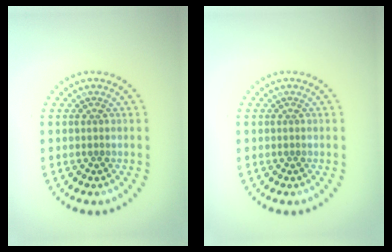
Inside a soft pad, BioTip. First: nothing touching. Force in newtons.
{"total": 0.0}